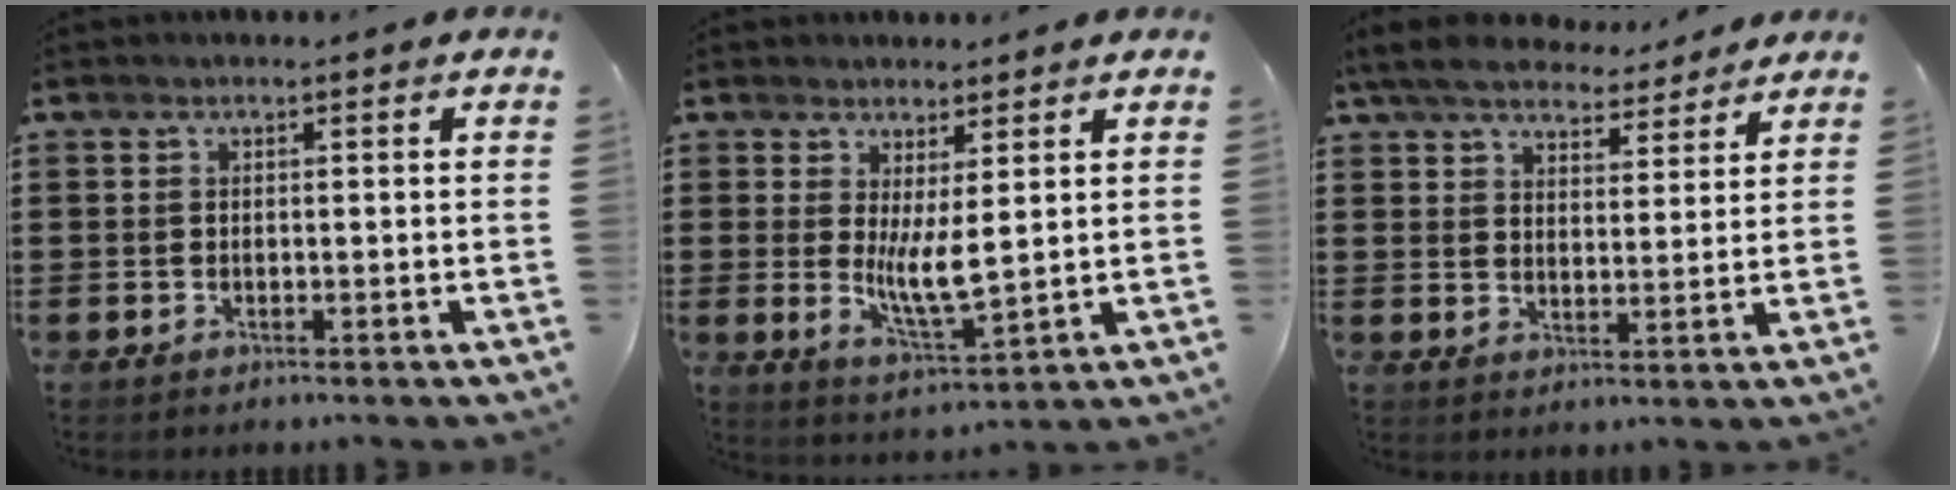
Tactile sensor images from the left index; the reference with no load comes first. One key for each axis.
{"total": 6.3, "fx": 1.7, "fy": 1.6, "fz": 5.8, "tx": -0.110, "ty": -0.018, "tz": 0.030}
{"total": 6.3, "fx": 5.9, "fy": 1.2, "fz": 2.0, "tx": -0.064, "ty": -0.023, "tz": 0.105}